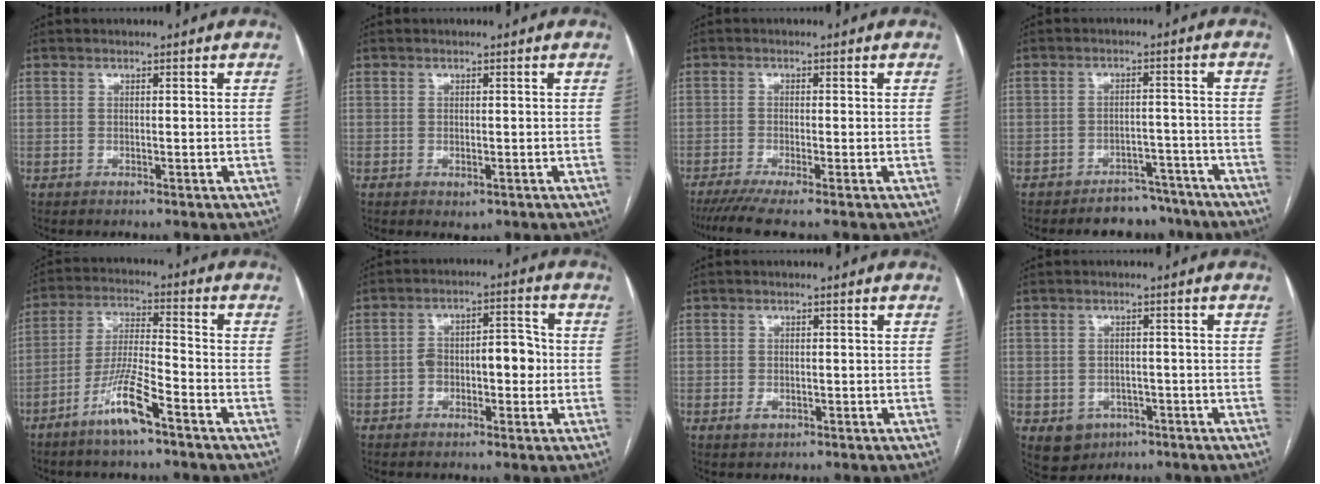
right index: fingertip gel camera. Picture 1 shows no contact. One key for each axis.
{"total": 1.4, "fx": -0.5, "fy": 0.9, "fz": 1.0, "tx": -0.012, "ty": -0.003, "tz": 0.001}
{"total": 5.4, "fx": -4.0, "fy": 0.0, "fz": 3.5, "tx": -0.057, "ty": -0.013, "tz": -0.071}
{"total": 6.1, "fx": -5.2, "fy": 3.1, "fz": 0.6, "tx": 0.015, "ty": 0.019, "tz": -0.076}
{"total": 9.1, "fx": -5.6, "fy": 0.8, "fz": 7.1, "tx": -0.145, "ty": -0.006, "tz": -0.108}
{"total": 7.4, "fx": -0.8, "fy": 3.4, "fz": 6.5, "tx": -0.106, "ty": 0.031, "tz": -0.012}
{"total": 1.9, "fx": -0.6, "fy": 1.6, "fz": 0.7, "tx": -0.007, "ty": 0.003, "tz": -0.005}
{"total": 5.6, "fx": -2.4, "fy": 4.7, "fz": 1.6, "tx": -0.026, "ty": 0.007, "tz": -0.025}